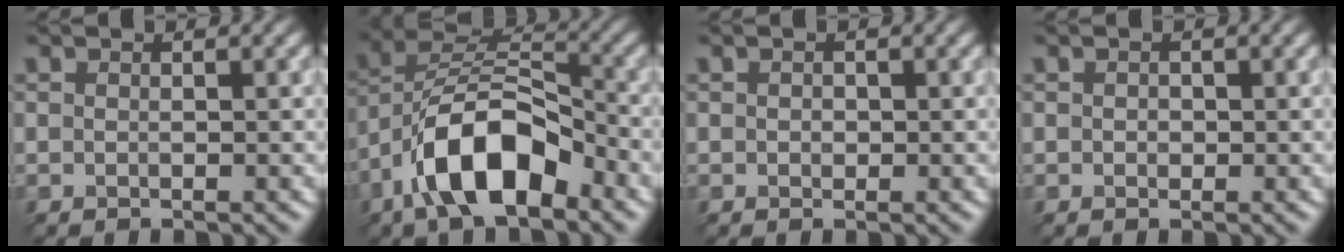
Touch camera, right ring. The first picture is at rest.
{"total": 8.1, "force": [-5.6, 2.9, 5.1], "torque": [-0.115, 0.019, -0.081]}
{"total": 1.4, "force": [-0.6, -0.8, -0.9], "torque": [-0.016, 0.000, 0.016]}
{"total": 1.4, "force": [-0.6, -0.8, -1.0], "torque": [-0.016, -0.001, 0.016]}